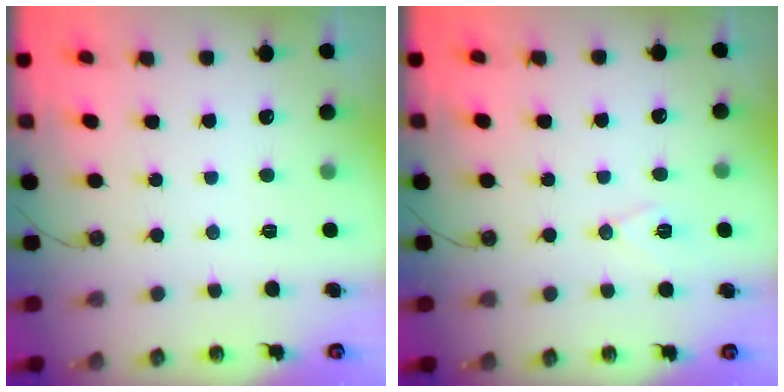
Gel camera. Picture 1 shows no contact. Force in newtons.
{"total": 7.2, "press": 6.2, "slide": 3.7}